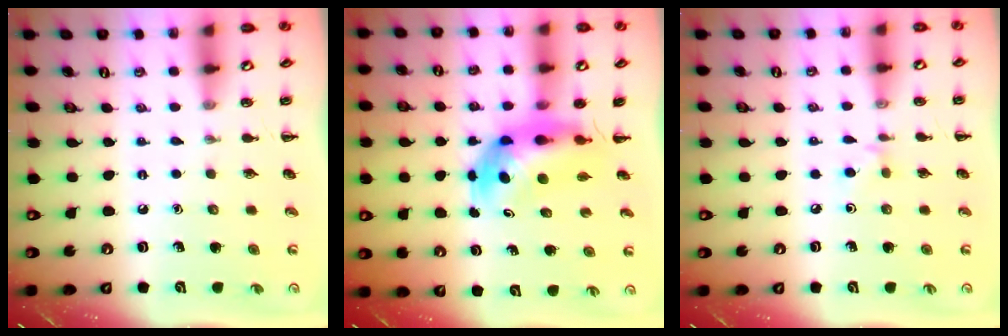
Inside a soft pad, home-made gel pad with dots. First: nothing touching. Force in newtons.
{"total": 6.4, "press": 6.1, "slide": 1.9}
{"total": 4.0, "press": 3.7, "slide": 1.6}